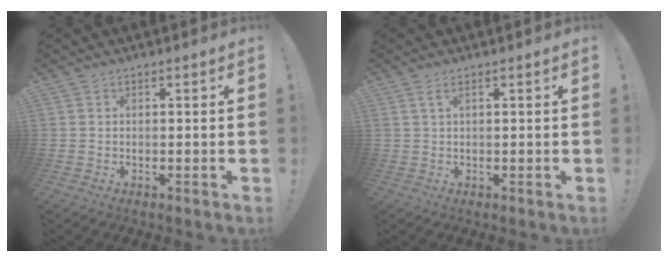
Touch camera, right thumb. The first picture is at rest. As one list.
[{"total": 2.2, "force": [0.9, 0.5, 1.9], "torque": [-0.040, 0.001, 0.017]}]